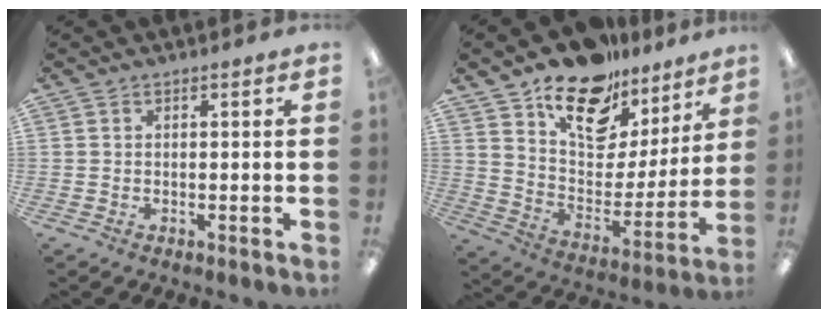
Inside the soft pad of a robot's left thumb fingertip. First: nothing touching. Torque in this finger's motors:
{"motor_torque": [0.60, 0.70, 1.17, -1.60, 0.14]}